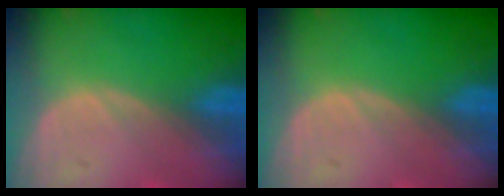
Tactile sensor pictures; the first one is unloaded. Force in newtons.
{"total": 0.0}